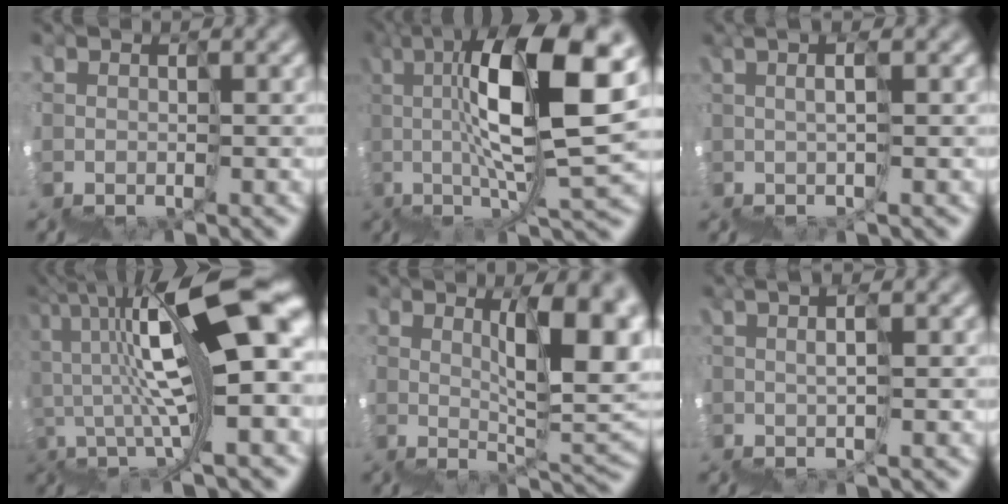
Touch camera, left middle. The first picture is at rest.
{"total": 8.8, "force": [4.4, -1.1, 7.5], "torque": [-0.105, 0.044, 0.079]}
{"total": 2.5, "force": [1.7, -1.9, -0.1], "torque": [0.034, 0.030, 0.037]}
{"total": 9.5, "force": [3.1, 0.6, 9.0], "torque": [-0.145, 0.053, 0.045]}
{"total": 7.3, "force": [4.8, 1.0, 5.4], "torque": [-0.065, 0.030, 0.085]}
{"total": 2.5, "force": [1.9, -1.7, 0.2], "torque": [0.020, 0.028, 0.045]}